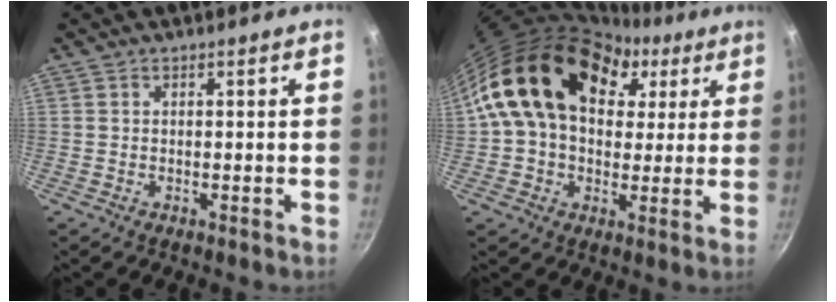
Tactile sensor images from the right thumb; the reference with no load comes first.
{"total": 22.3, "force": [7.2, 15.5, 14.3], "torque": [-0.227, 0.023, 0.110]}